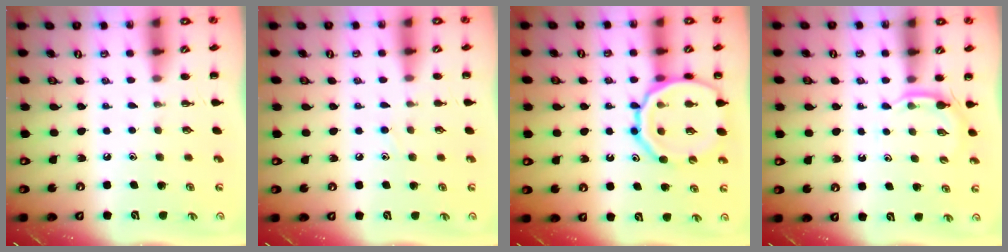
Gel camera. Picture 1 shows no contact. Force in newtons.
{"total": 6.2, "press": 5.8, "slide": 2.4}
{"total": 17.8, "press": 17.6, "slide": 2.5}
{"total": 3.1, "press": 2.9, "slide": 1.1}